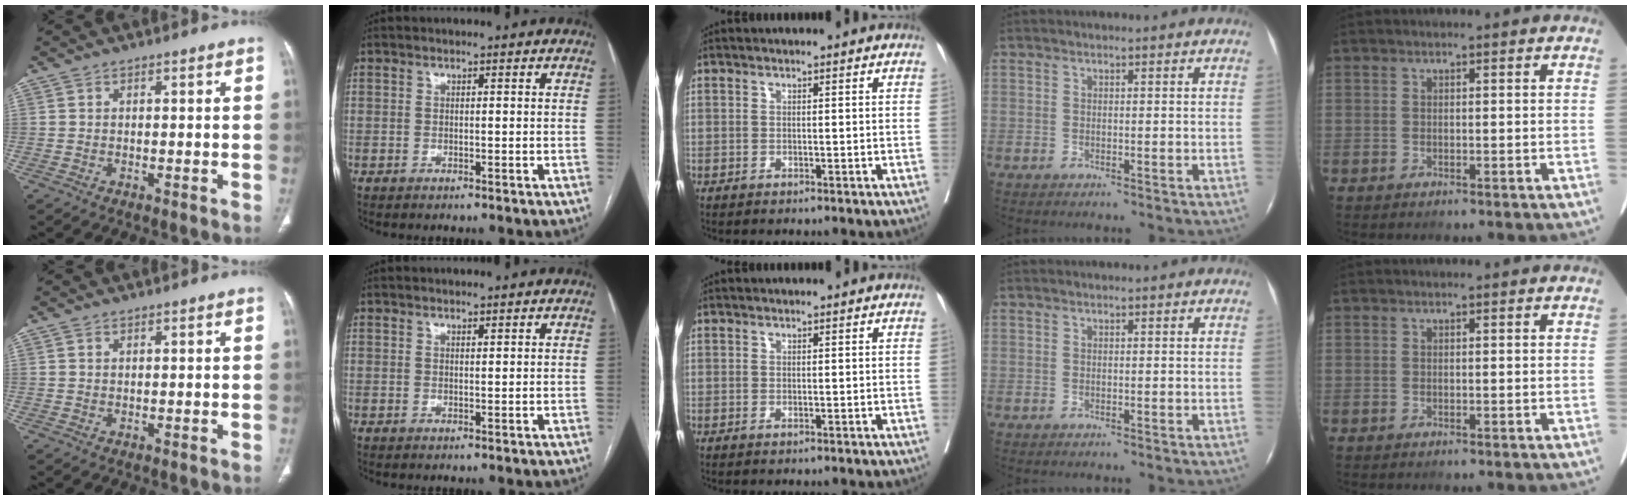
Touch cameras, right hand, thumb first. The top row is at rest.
{"thumb": {"total": 0.7, "force": [0.4, 0.4, 0.3], "torque": [-0.005, -0.002, 0.007]}, "index": {"total": 0.5, "force": [0.4, 0.1, 0.2], "torque": [-0.008, -0.003, 0.007]}}